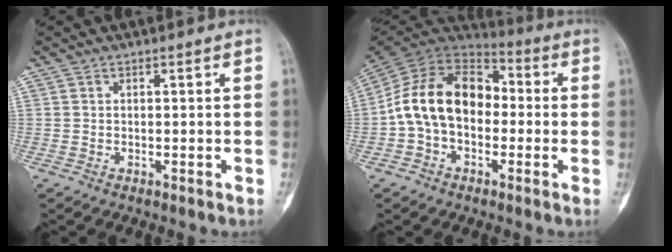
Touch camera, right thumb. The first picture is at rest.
{"total": 16.4, "force": [-1.1, 11.4, 11.8], "torque": [-0.188, 0.045, -0.031]}